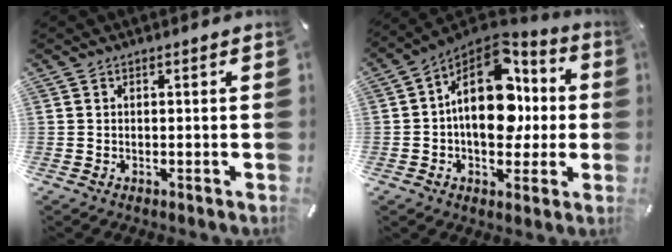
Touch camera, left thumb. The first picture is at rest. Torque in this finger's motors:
{"motor_torque": [0.96, 0.97, 1.23, -0.90, 0.60]}